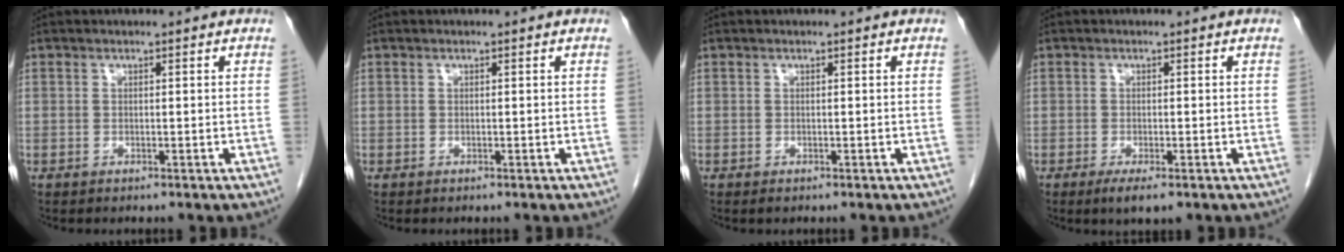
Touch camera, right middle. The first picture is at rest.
{"total": 0.0}
{"total": 0.0}
{"total": 3.0, "force": [-1.8, 0.9, 2.3], "torque": [-0.039, -0.004, -0.027]}